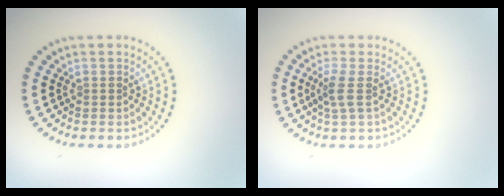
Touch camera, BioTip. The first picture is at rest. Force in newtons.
{"total": 1.8, "press": 1.3, "slide": 1.1}